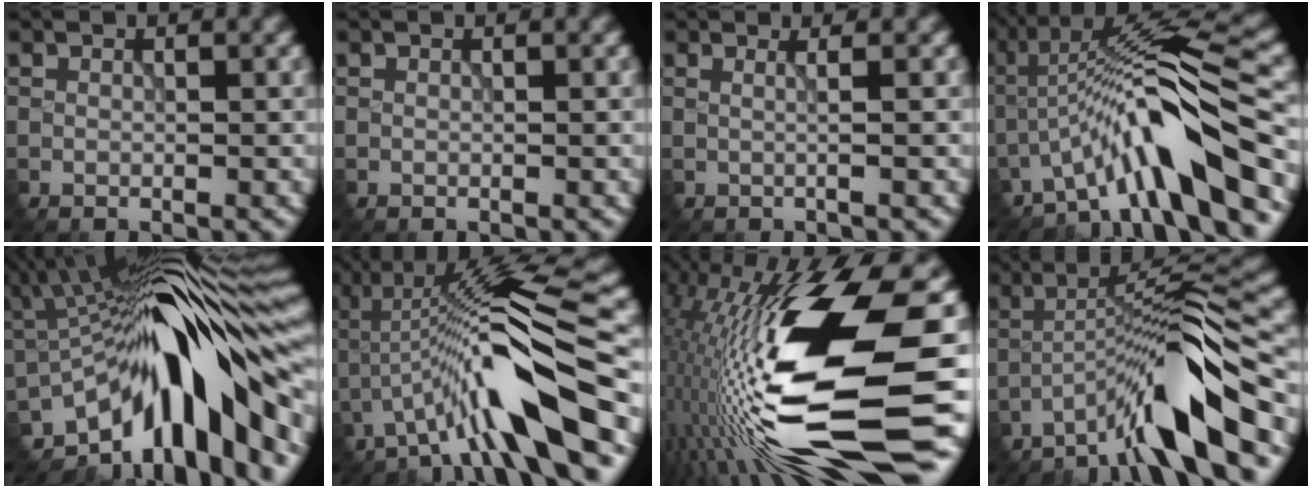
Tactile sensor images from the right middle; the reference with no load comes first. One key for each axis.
{"total": 0.0}
{"total": 1.9, "fx": 0.4, "fy": 0.8, "fz": 1.7, "tx": -0.018, "ty": 0.004, "tz": -0.017}
{"total": 9.7, "fx": -5.2, "fy": 1.2, "fz": 8.1, "tx": -0.131, "ty": 0.024, "tz": -0.092}
{"total": 15.5, "fx": -5.6, "fy": 5.1, "fz": 13.5, "tx": -0.183, "ty": 0.030, "tz": -0.098}
{"total": 11.5, "fx": -4.5, "fy": 1.6, "fz": 10.5, "tx": -0.175, "ty": 0.027, "tz": -0.077}
{"total": 19.5, "fx": -2.8, "fy": 4.4, "fz": 18.8, "tx": -0.351, "ty": 0.000, "tz": -0.053}
{"total": 9.4, "fx": -5.9, "fy": 0.8, "fz": 7.3, "tx": -0.116, "ty": 0.024, "tz": -0.107}